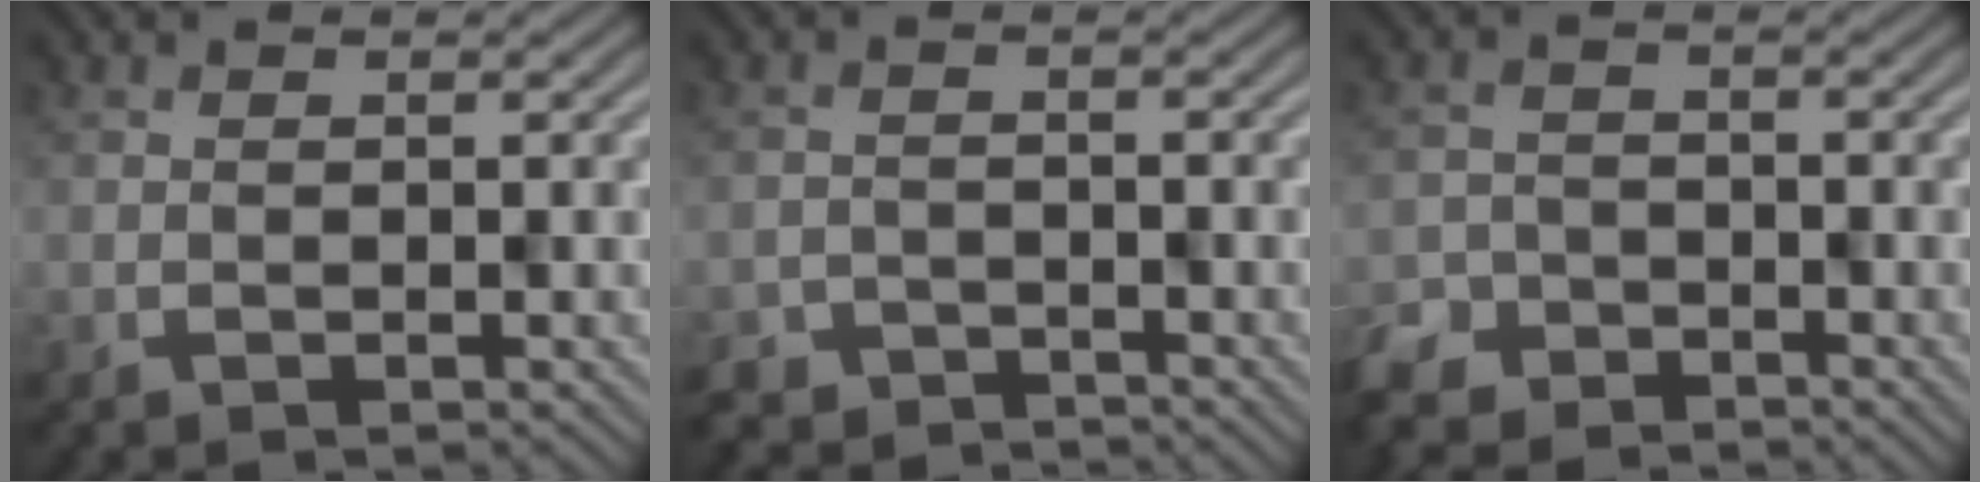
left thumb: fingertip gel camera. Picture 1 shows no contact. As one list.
[{"total": 3.7, "force": [-3.6, 0.8, -0.4], "torque": [0.007, -0.001, -0.057]}, {"total": 5.1, "force": [-4.6, 2.1, 0.3], "torque": [-0.002, -0.007, -0.083]}]